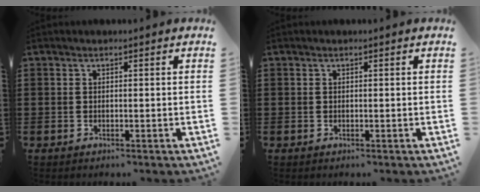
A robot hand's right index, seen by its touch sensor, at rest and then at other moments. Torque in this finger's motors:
{"motor_torque": [0.82, 1.32, 0.00, 0.00]}